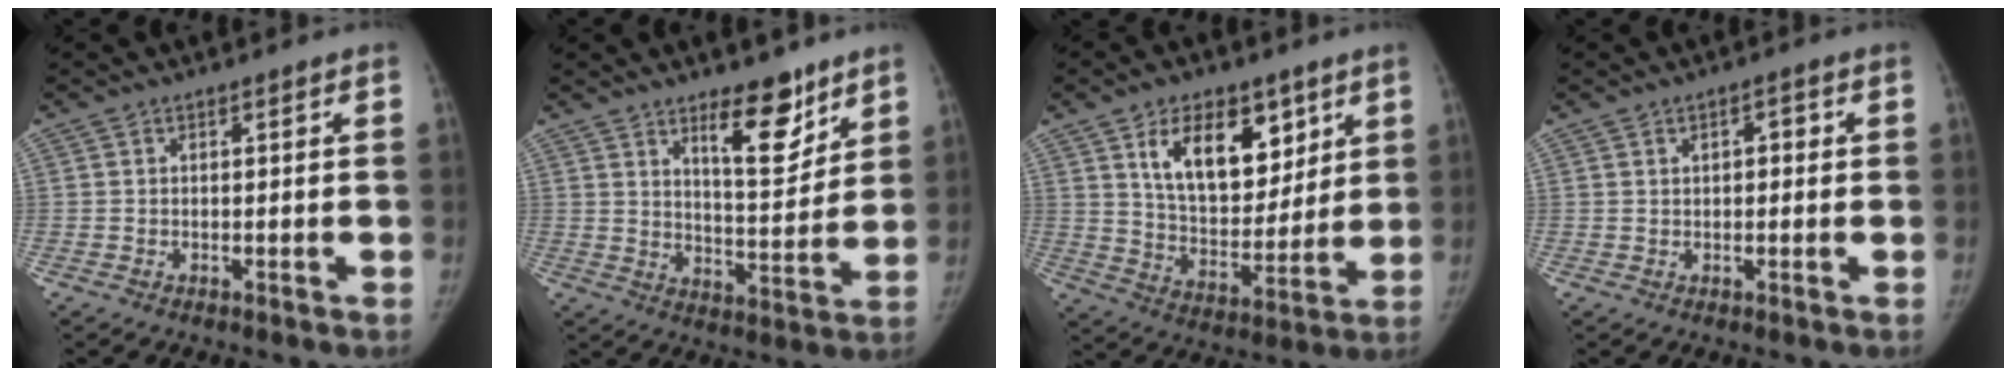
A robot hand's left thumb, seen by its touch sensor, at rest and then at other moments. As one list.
[{"total": 10.9, "force": [7.1, 4.1, 7.3], "torque": [-0.079, -0.055, 0.115]}, {"total": 16.1, "force": [7.6, 9.4, 10.6], "torque": [-0.121, -0.045, 0.140]}, {"total": 2.1, "force": [0.4, 1.3, 1.6], "torque": [-0.016, 0.007, 0.004]}]